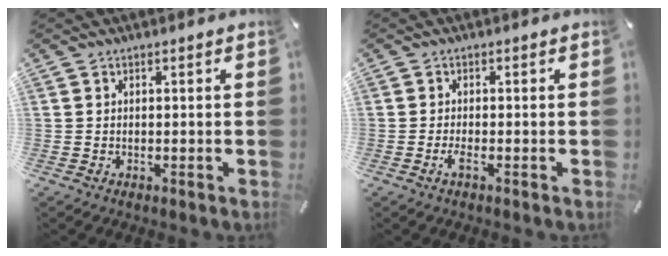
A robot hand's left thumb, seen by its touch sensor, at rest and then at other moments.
{"total": 2.0, "force": [-0.8, 0.3, 1.7], "torque": [-0.038, -0.004, -0.016]}